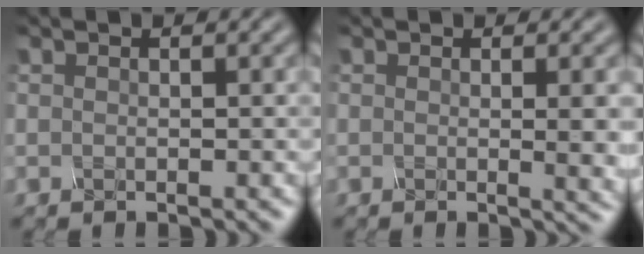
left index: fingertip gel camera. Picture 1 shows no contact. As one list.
[{"total": 3.1, "force": [0.1, 0.9, 3.0], "torque": [-0.031, -0.002, 0.000]}]